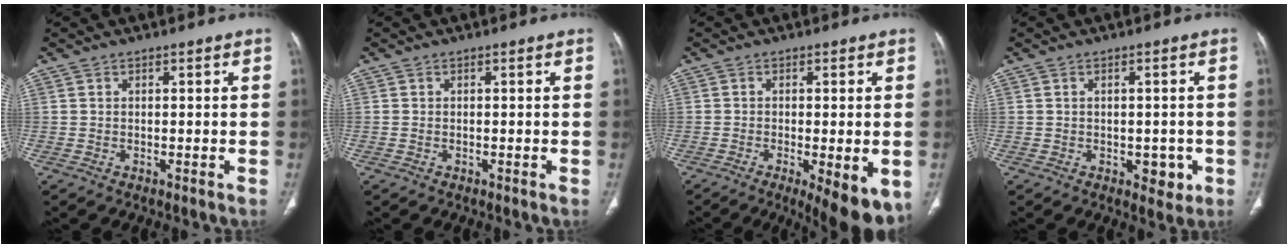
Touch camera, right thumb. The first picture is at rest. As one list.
[{"total": 0.0}, {"total": 10.9, "force": [-4.4, 3.1, 9.5], "torque": [-0.127, -0.015, -0.061]}, {"total": 3.7, "force": [-1.0, 2.4, 2.7], "torque": [-0.015, 0.002, -0.006]}]